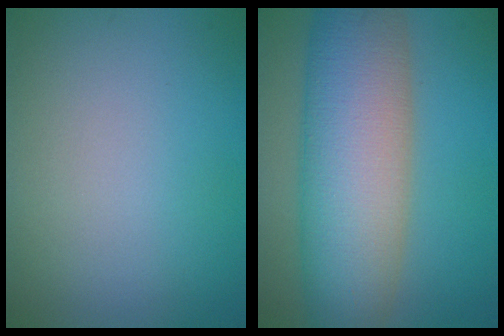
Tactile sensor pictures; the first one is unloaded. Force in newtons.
{"total": 12.1, "press": 12.1, "slide": 0.6}